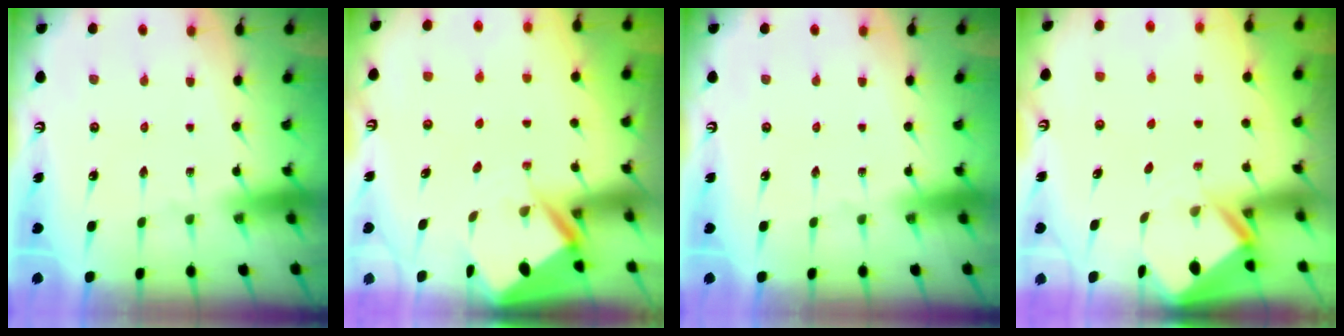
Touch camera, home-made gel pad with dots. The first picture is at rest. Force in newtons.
{"total": 5.5, "press": 5.5, "slide": 0.4}
{"total": 0.0}
{"total": 2.4, "press": 2.4, "slide": 0.1}